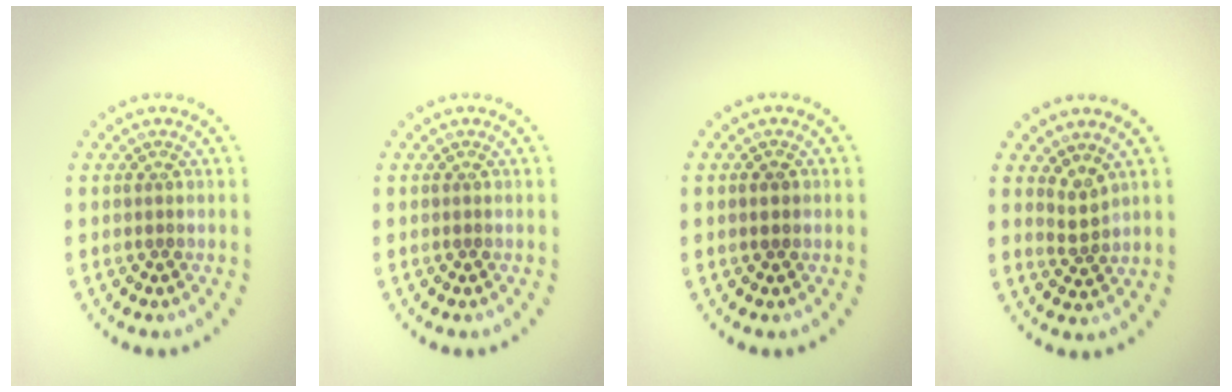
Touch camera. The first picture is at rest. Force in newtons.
{"total": 0.0}
{"total": 1.4, "press": 1.4, "slide": 0.1}
{"total": 1.7, "press": 1.2, "slide": 1.2}